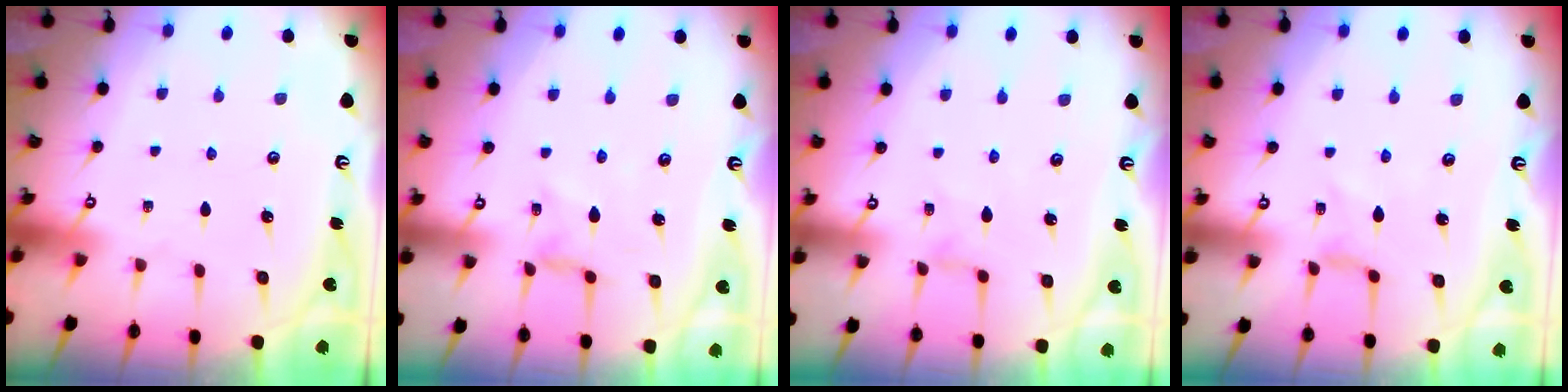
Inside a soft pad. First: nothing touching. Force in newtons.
{"total": 0.9, "press": 0.9, "slide": 0.3}
{"total": 0.0}
{"total": 0.0}